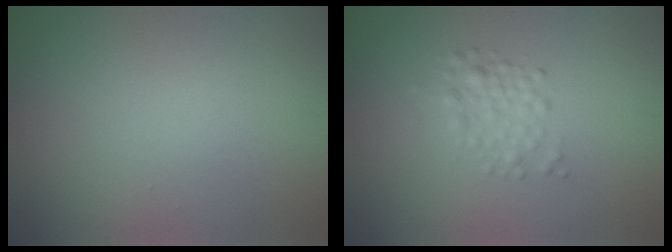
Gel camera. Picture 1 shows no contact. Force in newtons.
{"total": 1.8, "press": 1.8, "slide": 0.0}